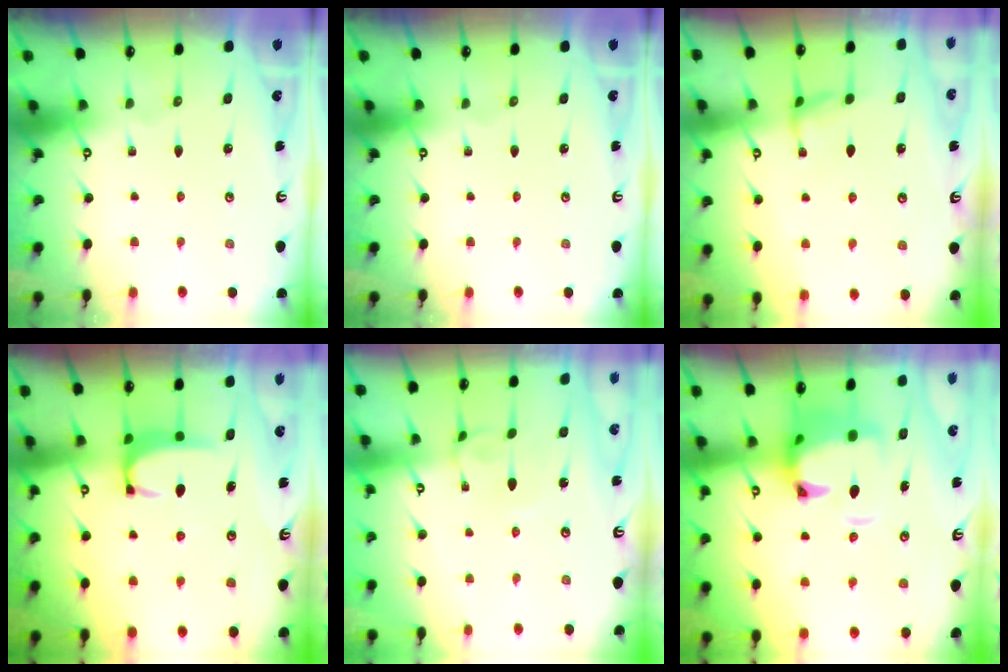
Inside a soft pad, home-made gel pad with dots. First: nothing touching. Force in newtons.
{"total": 0.0}
{"total": 1.6, "press": 1.5, "slide": 0.6}
{"total": 2.0, "press": 1.9, "slide": 0.5}
{"total": 3.7, "press": 3.7, "slide": 0.2}
{"total": 5.3, "press": 5.0, "slide": 1.6}